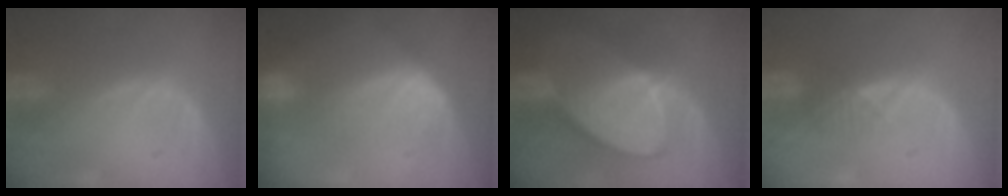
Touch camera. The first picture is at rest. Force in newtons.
{"total": 6.8, "press": 6.6, "slide": 1.4}
{"total": 9.3, "press": 8.3, "slide": 4.3}
{"total": 1.9, "press": 1.6, "slide": 1.0}